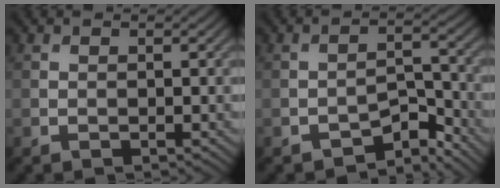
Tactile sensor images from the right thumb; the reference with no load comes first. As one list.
[{"total": 4.6, "force": [-3.8, 1.8, 2.0], "torque": [-0.022, 0.008, -0.064]}]